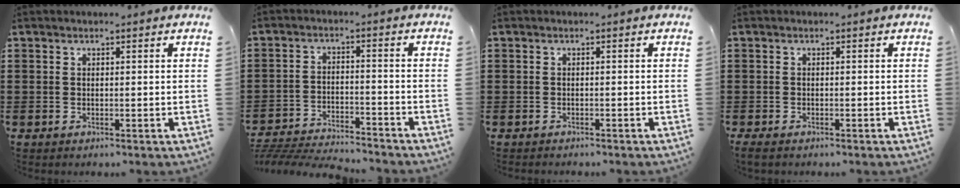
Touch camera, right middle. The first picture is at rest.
{"total": 4.9, "force": [-4.8, 0.5, 0.6], "torque": [-0.026, 0.001, -0.104]}
{"total": 0.9, "force": [-0.8, 0.4, -0.2], "torque": [0.003, 0.005, -0.019]}
{"total": 0.9, "force": [-0.7, 0.4, 0.3], "torque": [-0.009, 0.000, -0.014]}